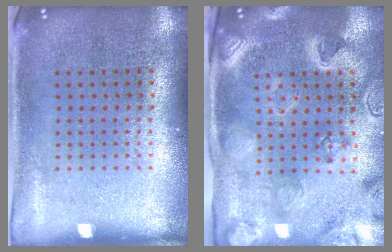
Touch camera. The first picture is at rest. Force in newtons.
{"total": 3.1, "press": 3.1, "slide": 0.3}